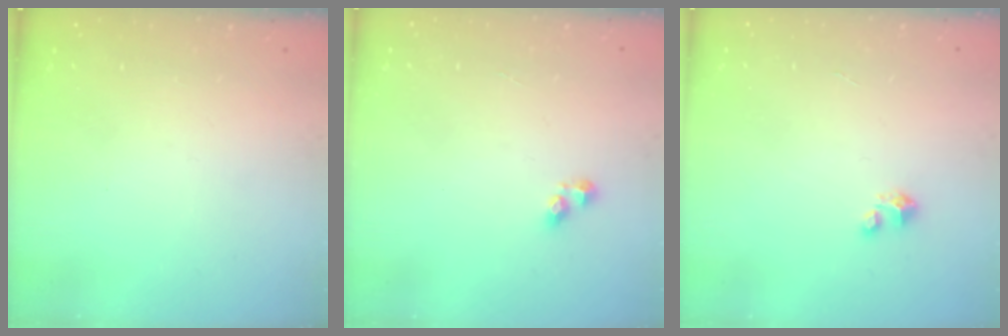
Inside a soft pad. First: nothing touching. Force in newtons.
{"total": 2.9, "press": 2.9, "slide": 0.4}
{"total": 2.1, "press": 2.1, "slide": 0.1}